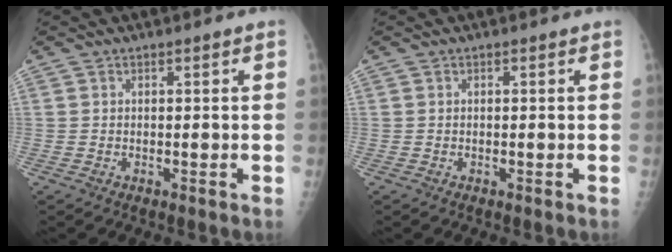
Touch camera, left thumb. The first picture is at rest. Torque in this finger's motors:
{"motor_torque": [0.00, 0.00, -0.01, -0.01, 0.00]}